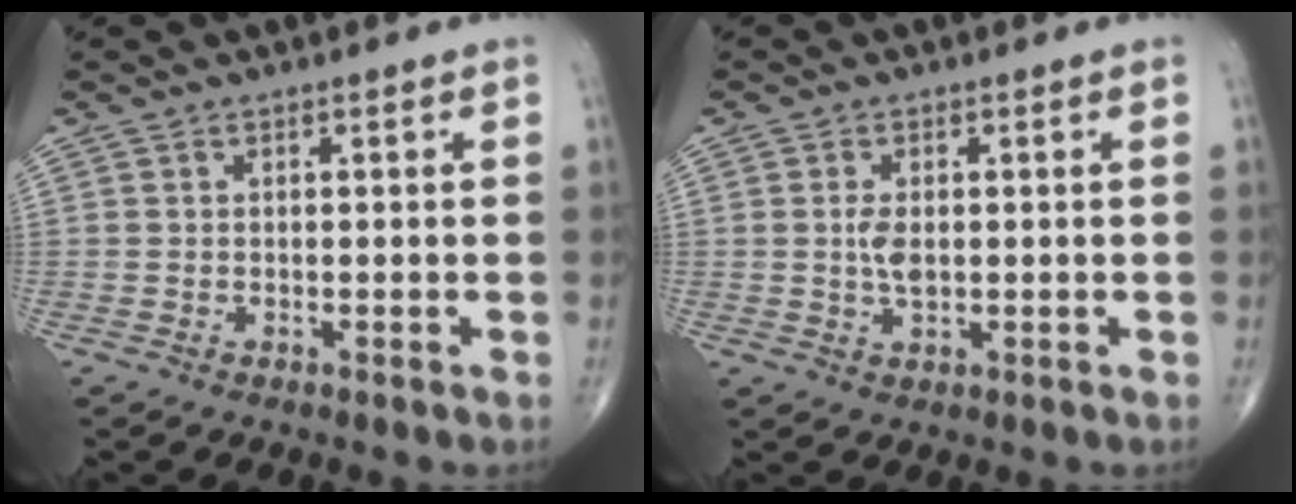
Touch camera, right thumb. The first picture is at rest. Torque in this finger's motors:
{"motor_torque": [0.49, 0.48, 0.18, -0.21, 0.03]}